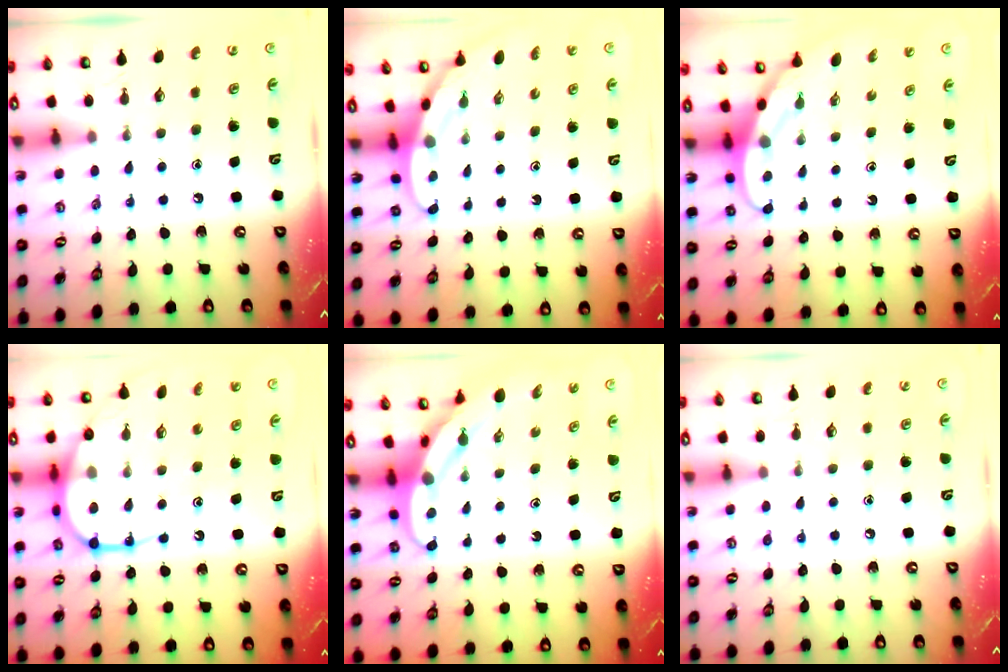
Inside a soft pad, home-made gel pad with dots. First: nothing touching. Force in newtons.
{"total": 3.3, "press": 3.3, "slide": 0.1}
{"total": 3.5, "press": 3.5, "slide": 0.3}
{"total": 14.9, "press": 14.8, "slide": 1.2}
{"total": 5.4, "press": 5.4, "slide": 0.8}
{"total": 2.3, "press": 2.3, "slide": 0.3}